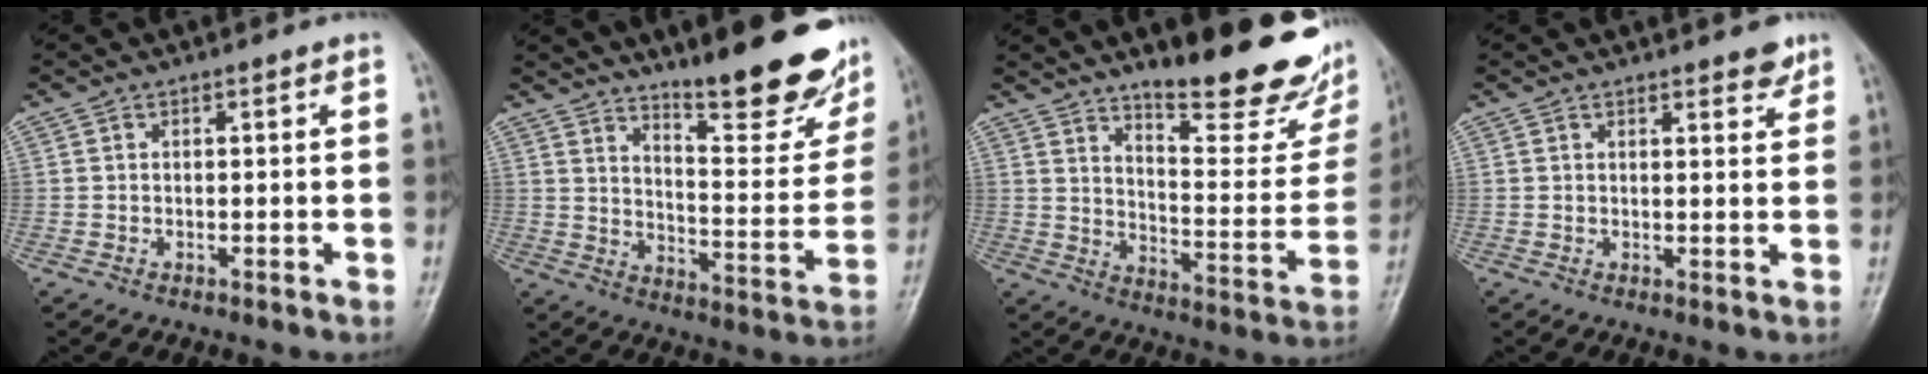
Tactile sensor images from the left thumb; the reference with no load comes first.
{"total": 20.3, "force": [15.0, 5.0, 12.7], "torque": [-0.138, -0.109, 0.214]}
{"total": 23.2, "force": [16.7, 6.4, 14.8], "torque": [-0.164, -0.106, 0.234]}
{"total": 3.0, "force": [2.4, 0.9, 1.5], "torque": [-0.006, -0.015, 0.029]}